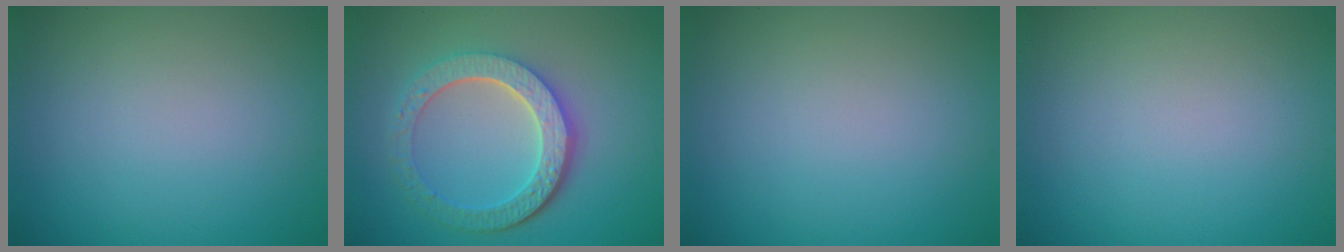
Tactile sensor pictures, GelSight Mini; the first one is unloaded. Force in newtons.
{"total": 5.8, "press": 4.4, "slide": 3.8}
{"total": 0.0}
{"total": 0.0}